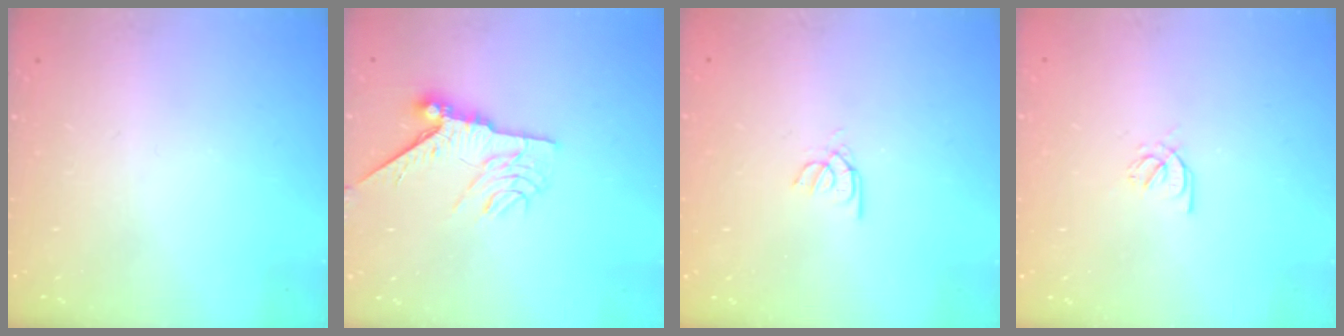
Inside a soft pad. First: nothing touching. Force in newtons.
{"total": 9.6, "press": 9.5, "slide": 1.0}
{"total": 2.6, "press": 2.6, "slide": 0.2}
{"total": 2.6, "press": 2.6, "slide": 0.4}